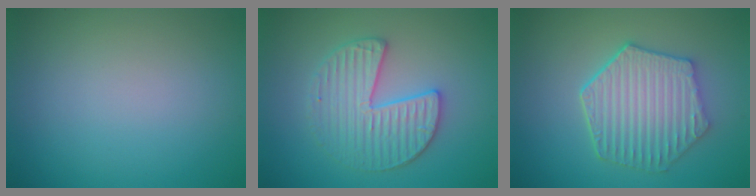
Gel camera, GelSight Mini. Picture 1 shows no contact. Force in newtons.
{"total": 3.8, "press": 3.8, "slide": 0.5}
{"total": 6.3, "press": 5.0, "slide": 3.7}